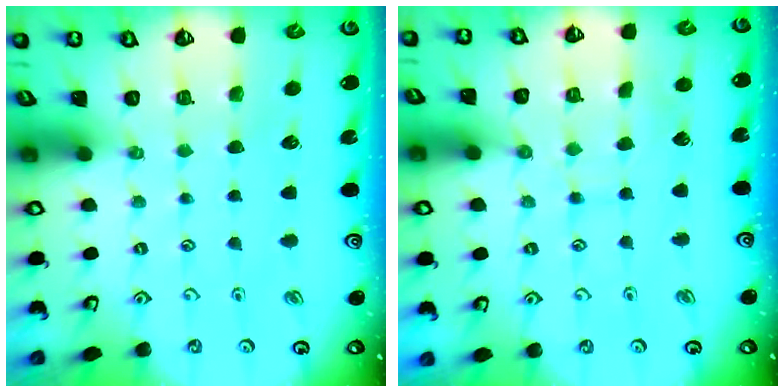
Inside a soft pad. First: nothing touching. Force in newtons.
{"total": 6.0, "press": 5.9, "slide": 0.6}